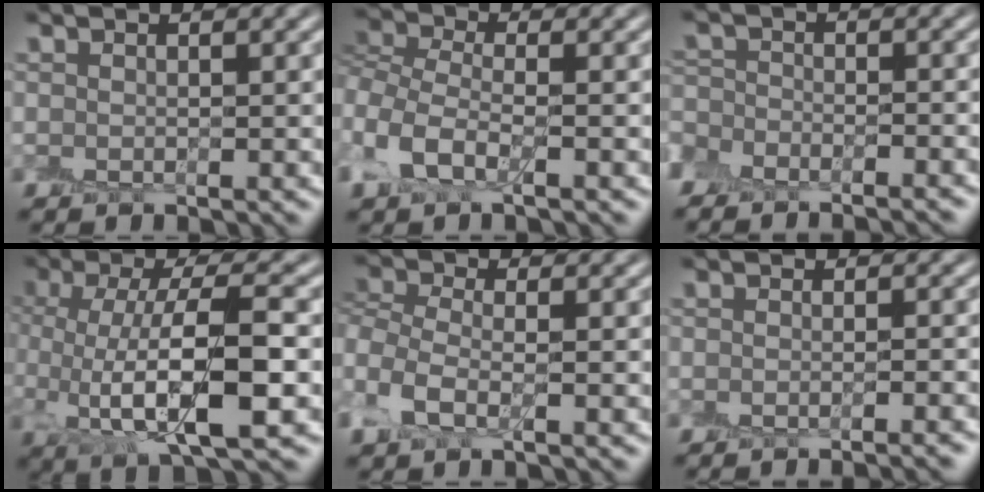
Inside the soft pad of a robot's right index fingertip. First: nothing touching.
{"total": 4.4, "force": [-1.6, 2.5, 3.2], "torque": [-0.082, 0.001, -0.042]}
{"total": 5.8, "force": [-5.4, 1.9, 1.1], "torque": [-0.007, -0.002, -0.077]}
{"total": 8.8, "force": [-0.8, 3.2, 8.2], "torque": [-0.146, 0.000, -0.012]}
{"total": 3.7, "force": [-0.8, 2.3, 2.8], "torque": [-0.067, 0.002, -0.029]}
{"total": 2.2, "force": [-1.7, 0.3, 1.4], "torque": [-0.003, 0.002, -0.022]}